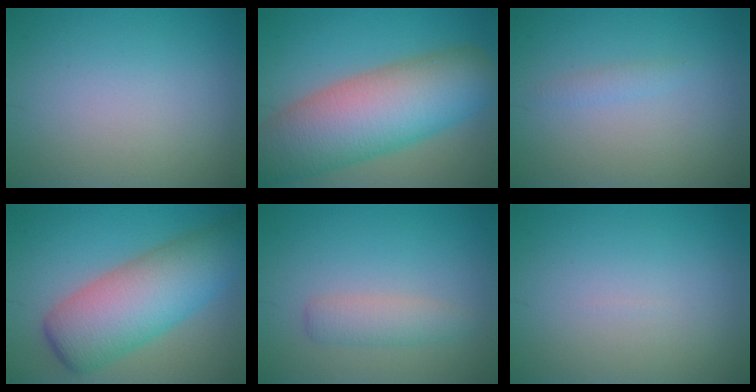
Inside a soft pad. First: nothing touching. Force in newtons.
{"total": 12.3, "press": 12.3, "slide": 0.4}
{"total": 0.9, "press": 0.9, "slide": 0.1}
{"total": 9.4, "press": 9.4, "slide": 0.3}
{"total": 2.2, "press": 2.2, "slide": 0.0}
{"total": 0.0}